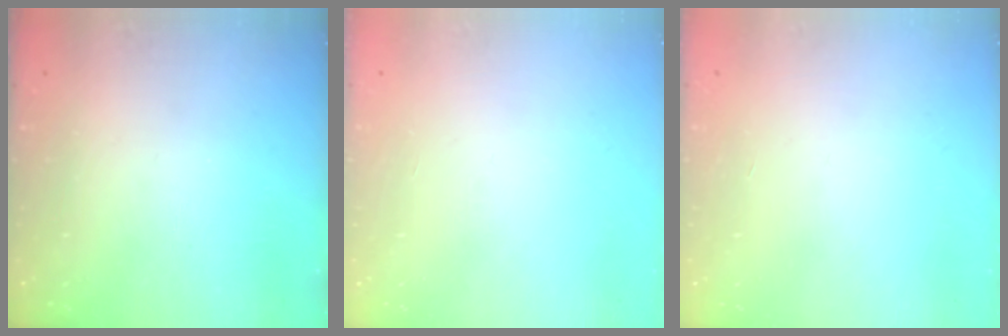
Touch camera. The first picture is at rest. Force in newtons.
{"total": 0.0}
{"total": 0.0}